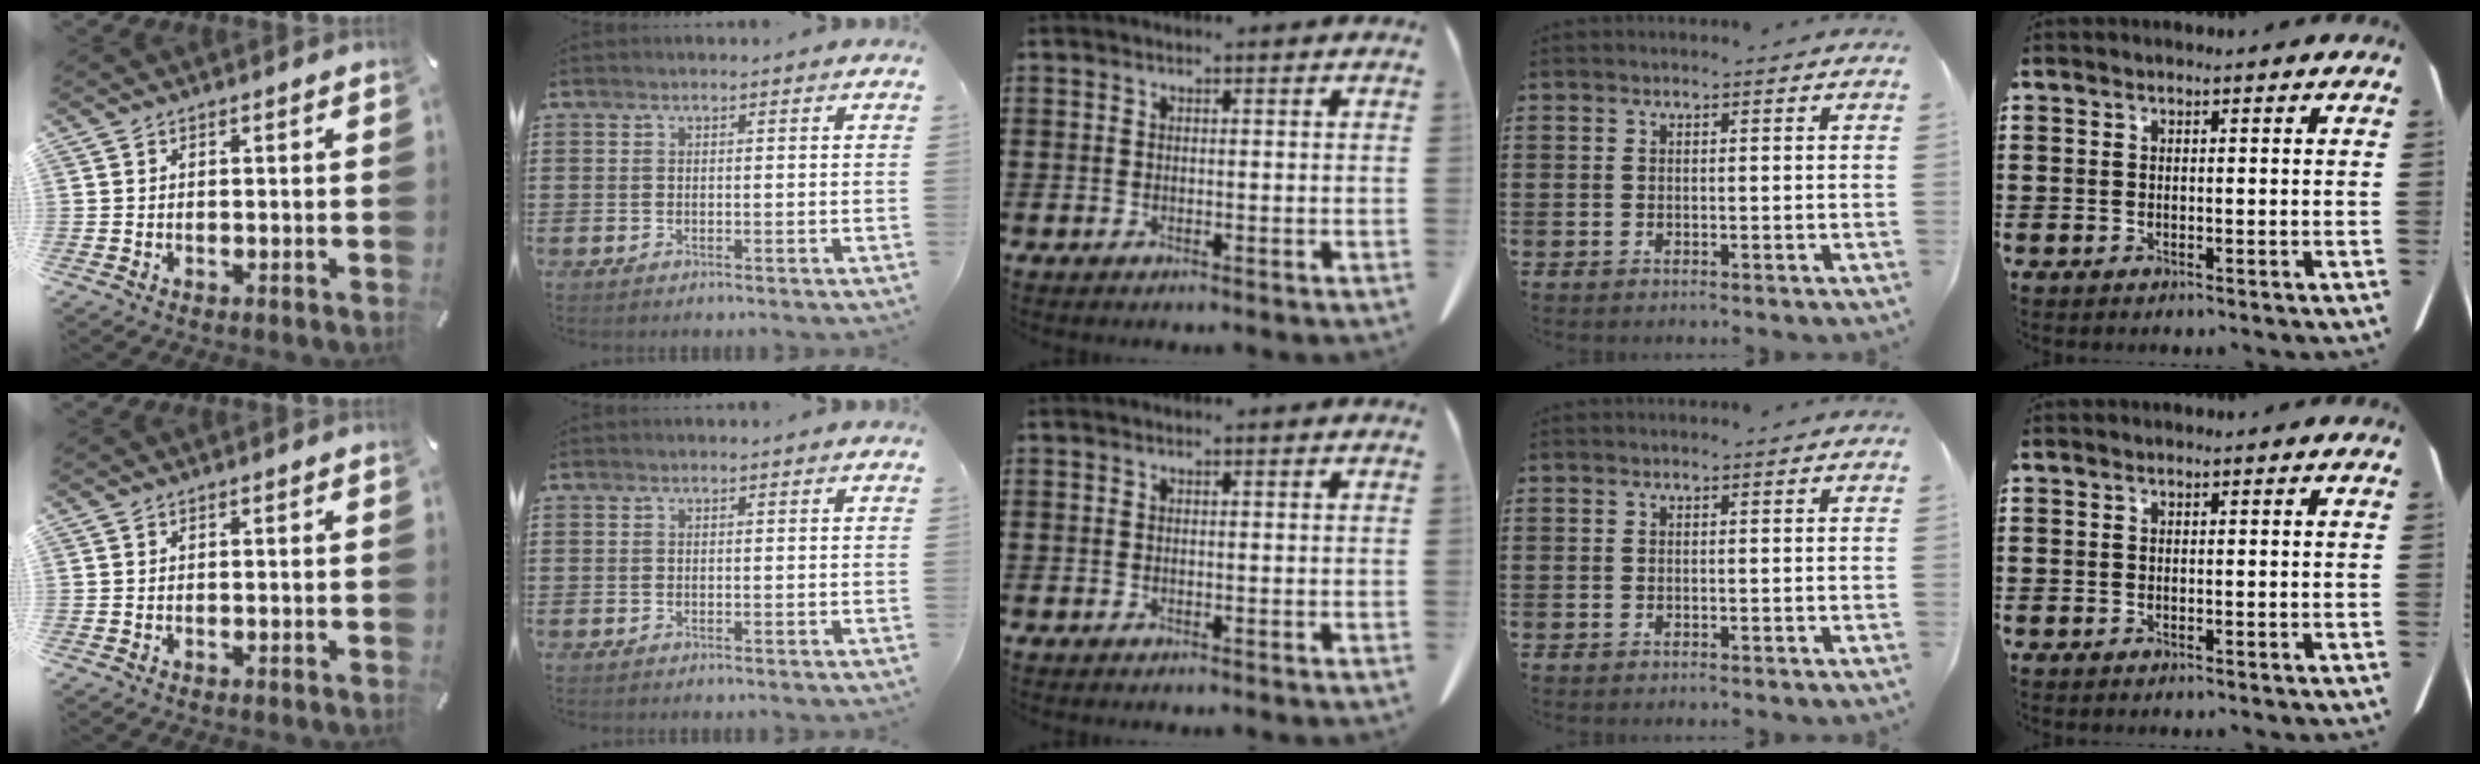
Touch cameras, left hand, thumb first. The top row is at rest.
{}